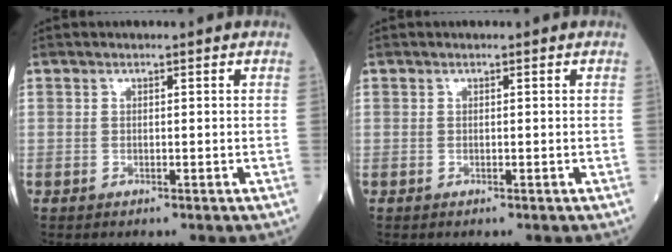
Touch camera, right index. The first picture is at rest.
{"total": 0.0}